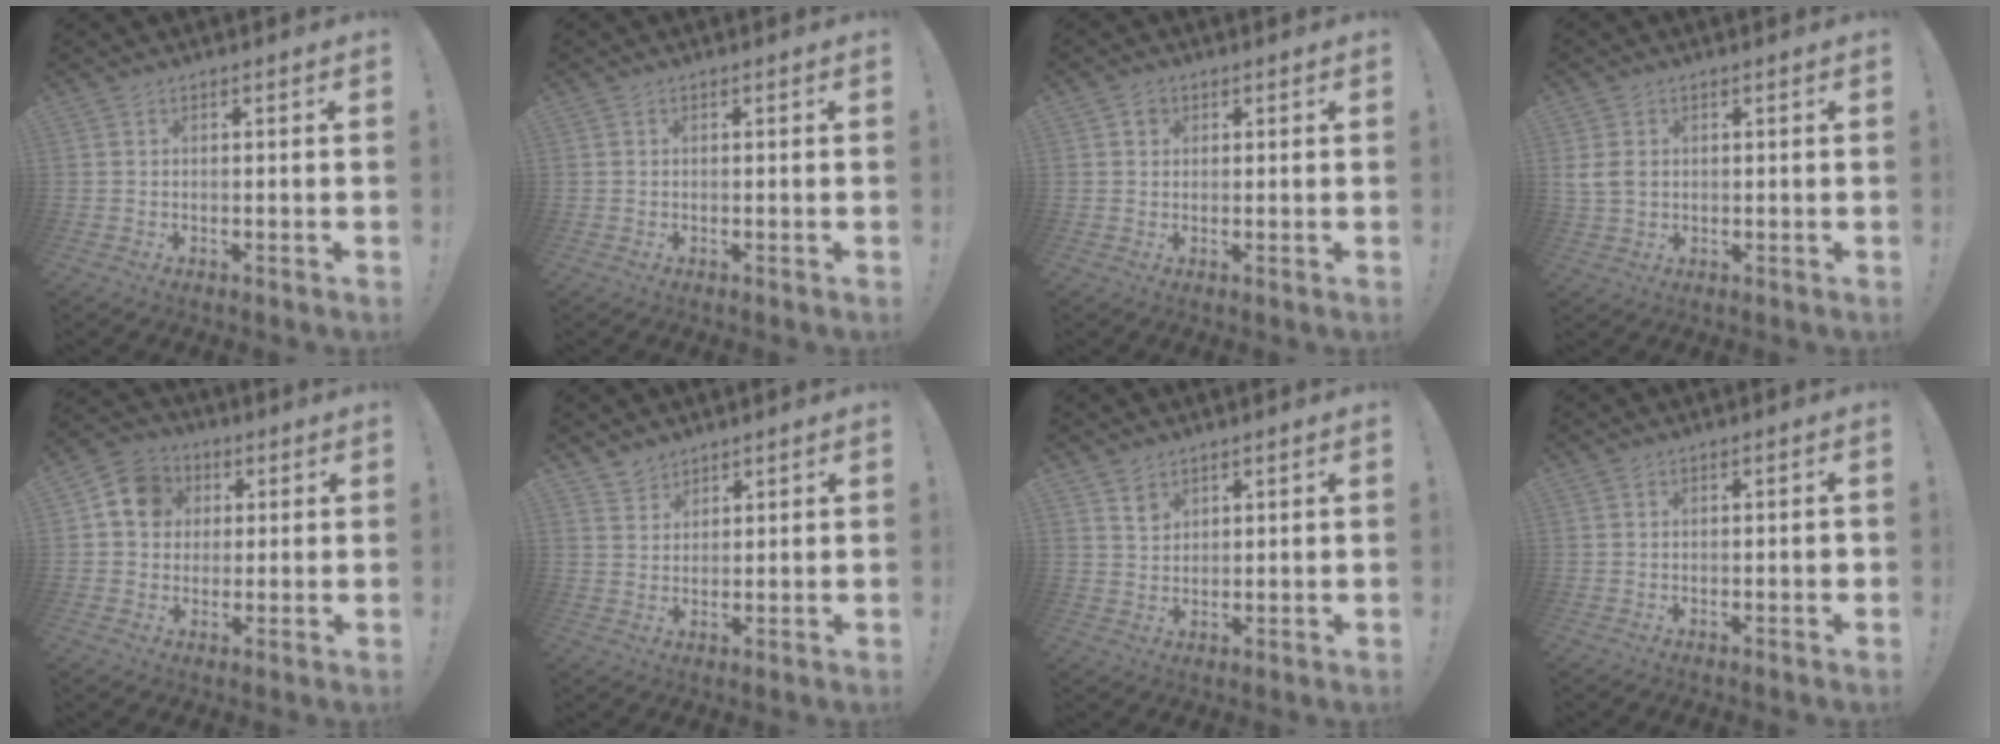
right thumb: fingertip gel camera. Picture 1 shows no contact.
{"total": 0.0}
{"total": 2.0, "force": [0.9, 1.8, 0.5], "torque": [-0.002, 0.000, 0.015]}
{"total": 4.5, "force": [1.1, 3.4, 2.8], "torque": [-0.047, -0.002, 0.023]}
{"total": 10.2, "force": [2.2, 9.1, 4.2], "torque": [-0.058, 0.006, 0.049]}
{"total": 3.6, "force": [3.1, 1.9, 0.0], "torque": [-0.002, -0.022, 0.061]}
{"total": 3.4, "force": [2.5, 2.1, 0.7], "torque": [0.003, -0.020, 0.044]}
{"total": 0.8, "force": [-0.2, 0.3, 0.7], "torque": [-0.012, 0.002, -0.004]}